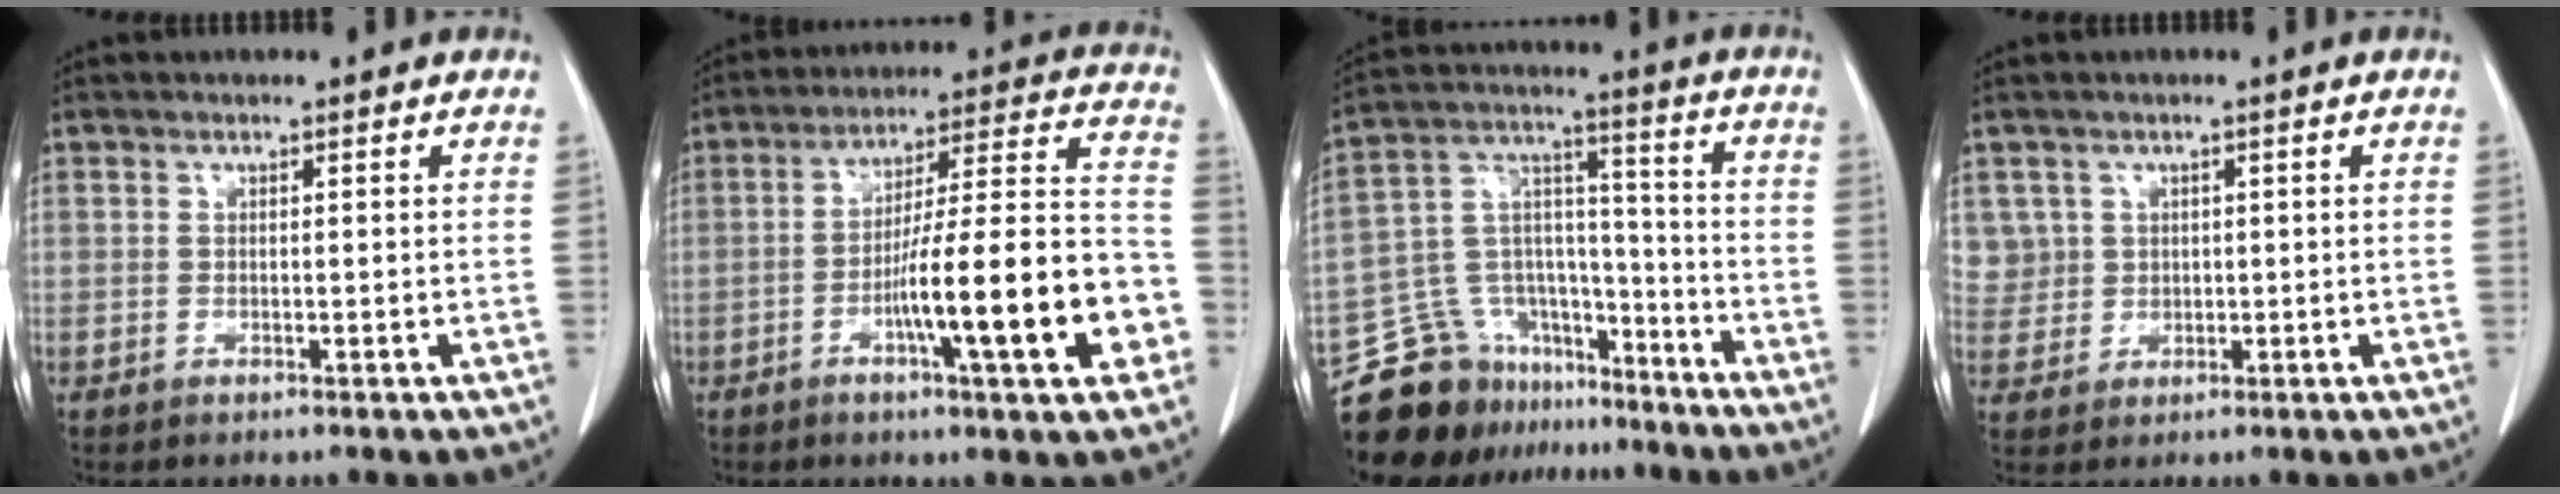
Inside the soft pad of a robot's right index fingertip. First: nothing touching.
{"total": 17.9, "force": [-6.0, 1.4, 16.8], "torque": [-0.242, 0.014, -0.089]}
{"total": 15.5, "force": [-12.8, 8.3, 3.0], "torque": [-0.057, 0.076, -0.218]}
{"total": 4.2, "force": [1.3, 4.0, -0.3], "torque": [0.018, 0.009, 0.030]}